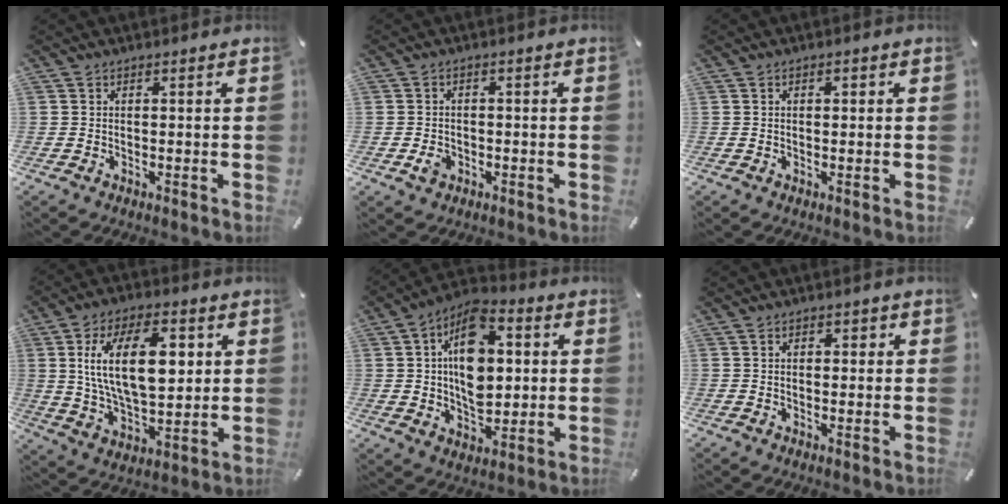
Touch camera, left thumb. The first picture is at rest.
{"total": 3.0, "force": [-1.0, 2.3, 1.5], "torque": [-0.034, 0.002, -0.020]}
{"total": 1.1, "force": [0.2, 0.7, 0.9], "torque": [-0.010, 0.002, 0.000]}
{"total": 18.6, "force": [4.7, 9.8, 15.1], "torque": [-0.287, -0.001, 0.069]}
{"total": 15.1, "force": [2.4, 10.1, 11.0], "torque": [-0.196, -0.007, 0.041]}
{"total": 1.7, "force": [0.1, 1.2, 1.2], "torque": [-0.016, 0.004, -0.002]}